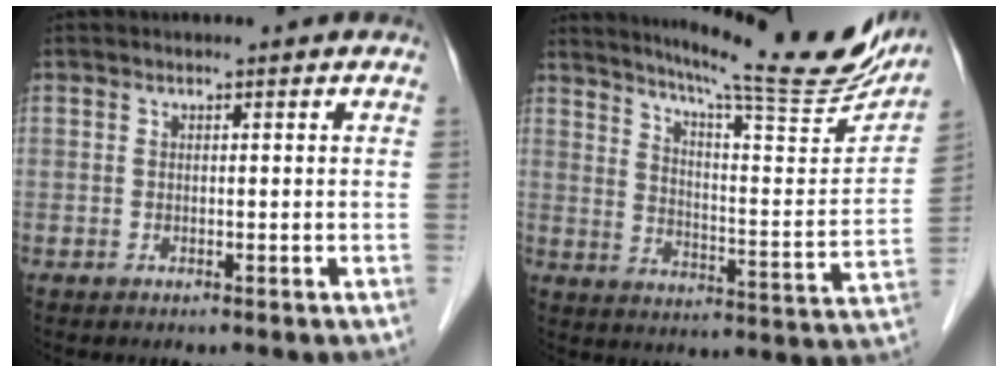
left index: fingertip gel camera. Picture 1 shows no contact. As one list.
[{"total": 22.8, "force": [19.9, 1.4, 11.1], "torque": [-0.168, -0.052, 0.264]}]